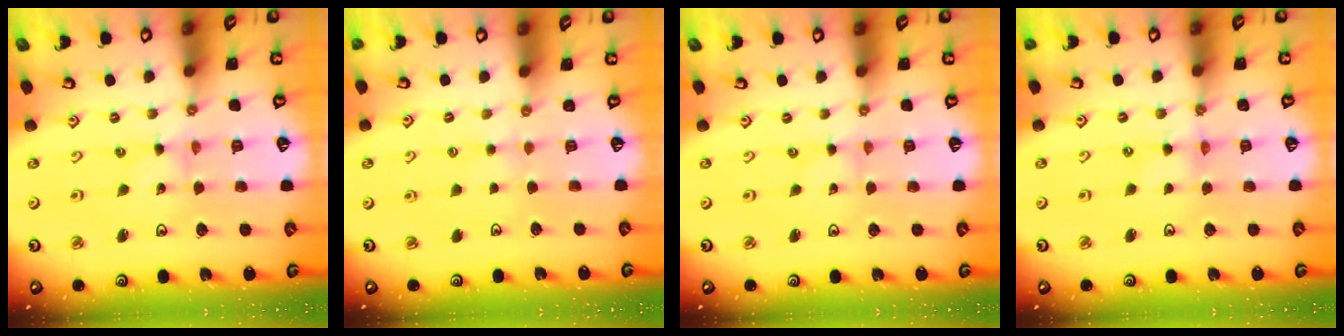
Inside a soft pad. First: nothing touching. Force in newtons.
{"total": 2.0, "press": 1.9, "slide": 0.4}
{"total": 0.0}
{"total": 1.7, "press": 1.7, "slide": 0.2}